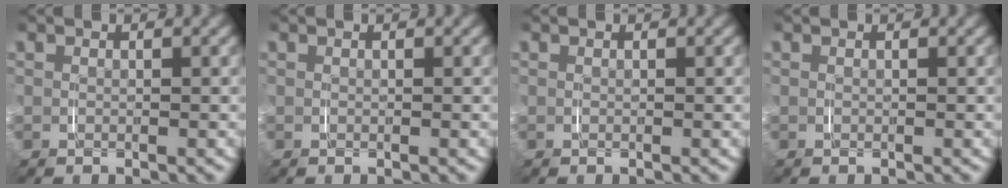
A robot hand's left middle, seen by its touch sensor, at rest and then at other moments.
{"total": 0.0}
{"total": 0.0}
{"total": 0.0}